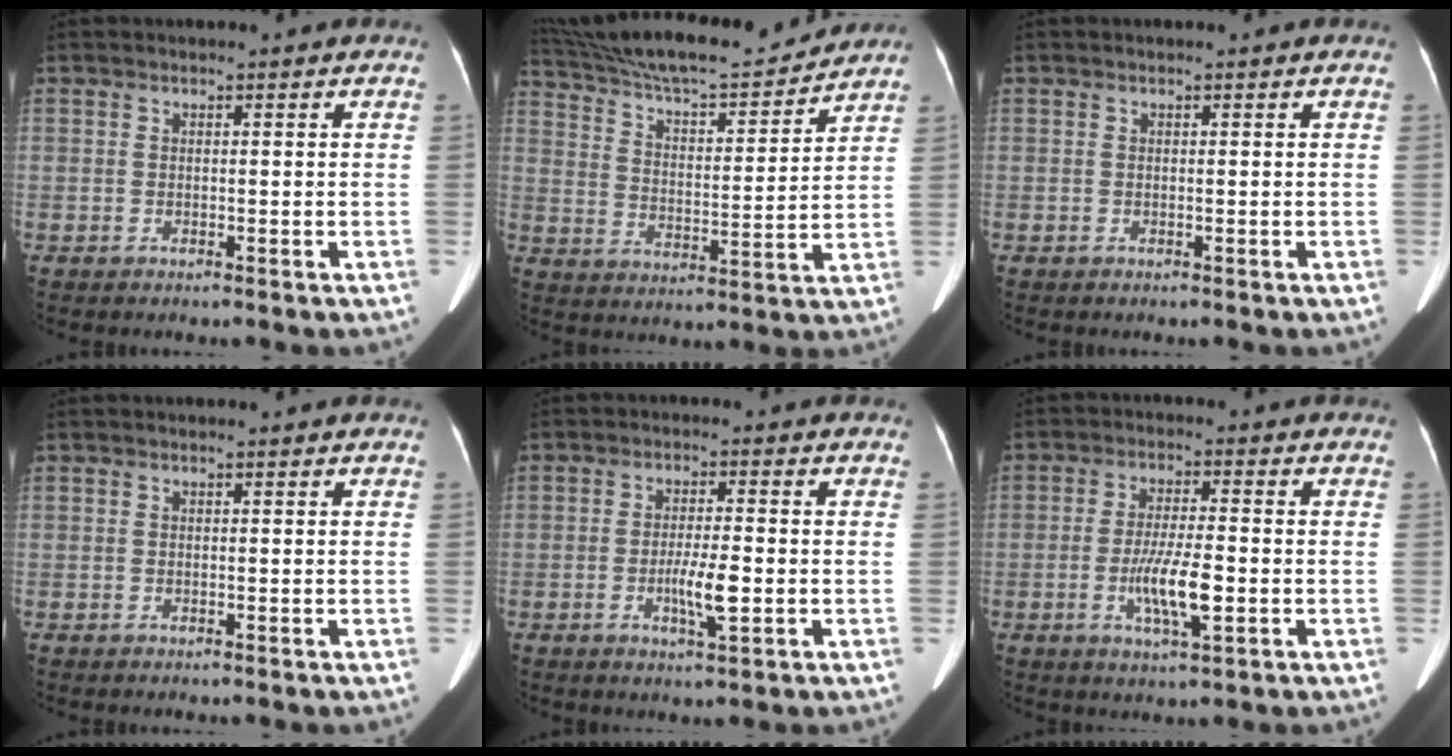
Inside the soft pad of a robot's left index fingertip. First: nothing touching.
{"total": 21.5, "force": [19.7, 3.2, 8.2], "torque": [-0.153, 0.010, 0.299]}
{"total": 0.0}
{"total": 0.0}
{"total": 5.1, "force": [-1.4, 0.7, 4.8], "torque": [-0.090, -0.008, -0.026]}
{"total": 7.2, "force": [-2.0, 1.1, 6.9], "torque": [-0.130, -0.010, -0.038]}